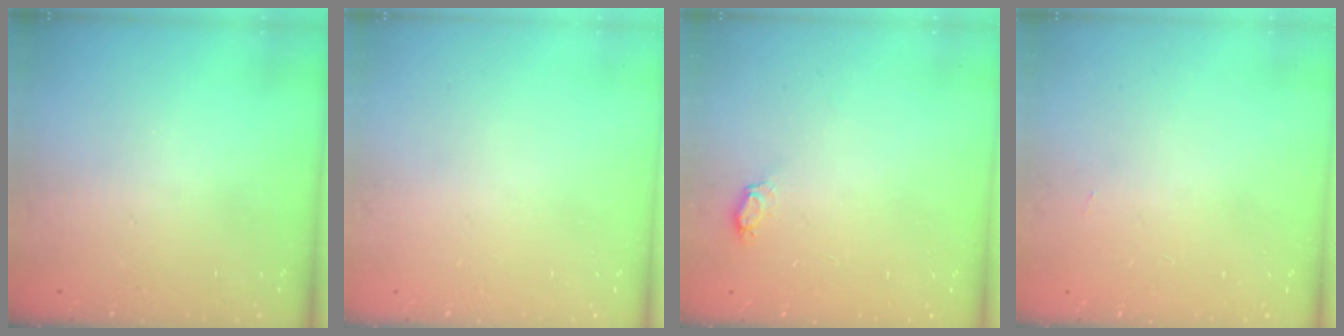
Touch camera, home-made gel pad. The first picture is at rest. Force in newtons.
{"total": 0.0}
{"total": 4.7, "press": 4.4, "slide": 1.5}
{"total": 5.9, "press": 2.2, "slide": 5.5}